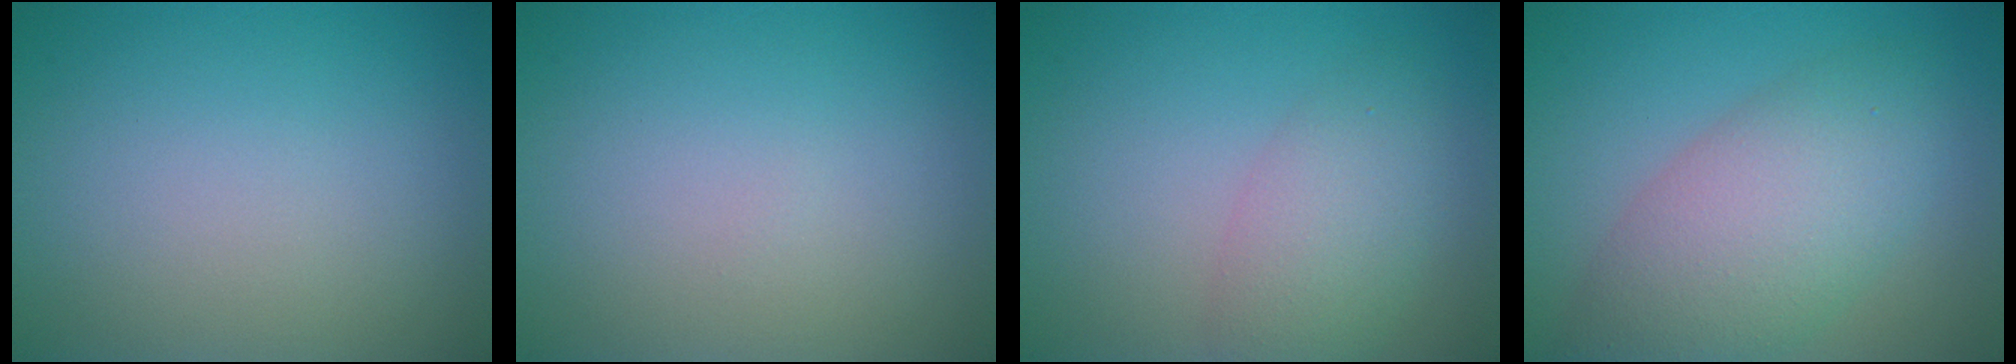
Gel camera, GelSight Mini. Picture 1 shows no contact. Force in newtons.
{"total": 0.0}
{"total": 3.7, "press": 3.7, "slide": 0.2}
{"total": 7.1, "press": 7.1, "slide": 0.3}